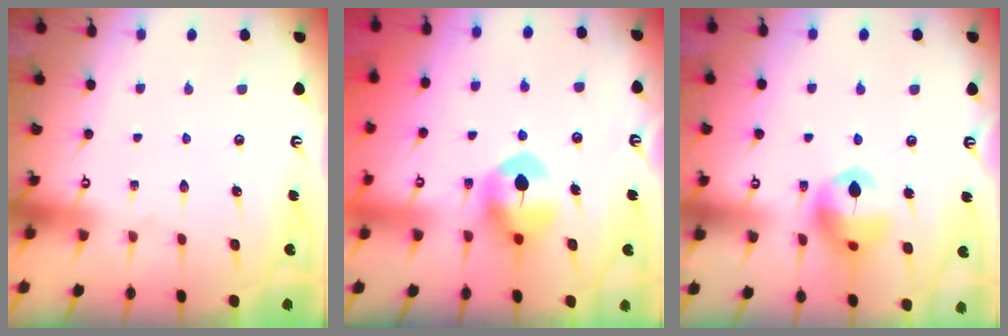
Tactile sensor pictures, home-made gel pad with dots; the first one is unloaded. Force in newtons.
{"total": 9.1, "press": 9.1, "slide": 0.9}
{"total": 14.3, "press": 14.2, "slide": 1.7}